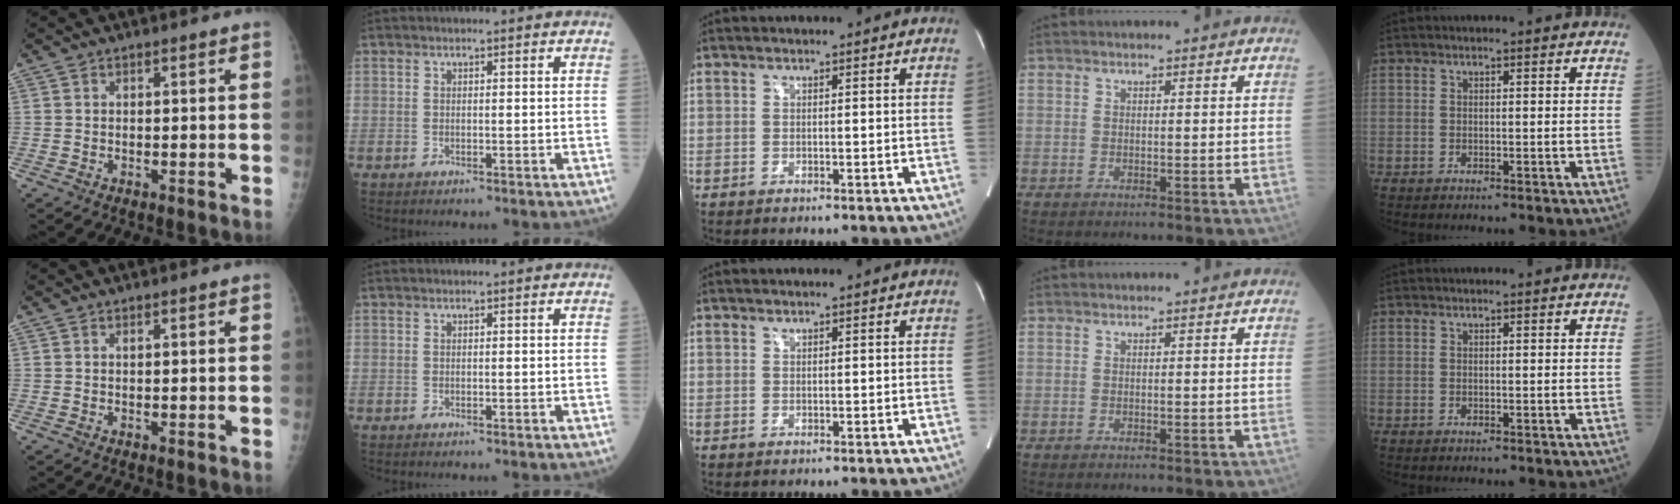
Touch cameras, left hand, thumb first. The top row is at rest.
{}